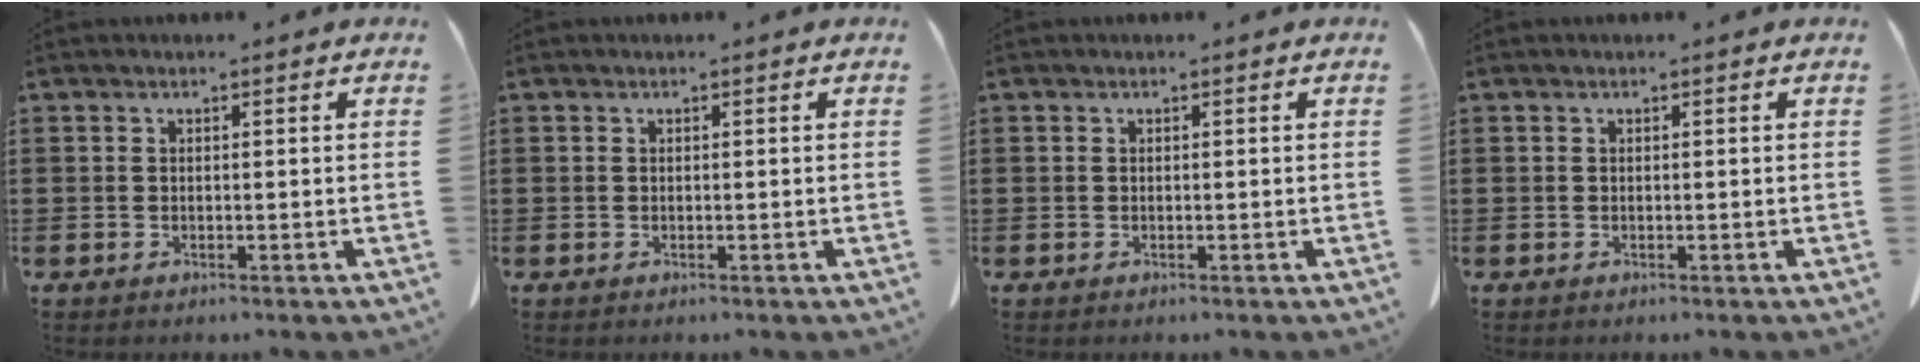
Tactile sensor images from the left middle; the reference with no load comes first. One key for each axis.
{"total": 0.0}
{"total": 0.0}
{"total": 0.0}